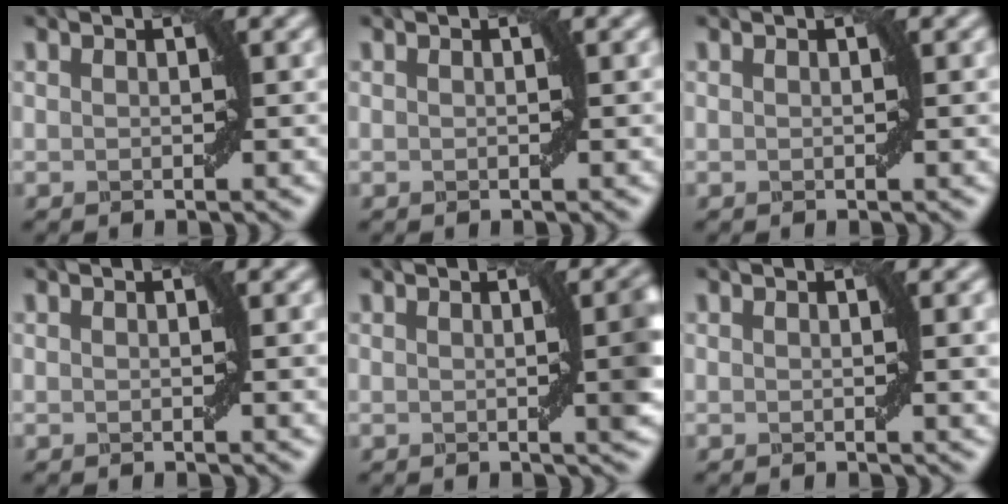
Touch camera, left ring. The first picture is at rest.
{"total": 0.0}
{"total": 0.5, "force": [0.1, -0.1, 0.5], "torque": [-0.005, 0.001, 0.001]}
{"total": 0.9, "force": [0.2, 0.0, 0.9], "torque": [-0.010, 0.000, 0.003]}
{"total": 4.1, "force": [0.3, 0.9, 4.0], "torque": [-0.038, 0.009, 0.001]}
{"total": 2.0, "force": [0.4, 0.3, 1.9], "torque": [-0.021, 0.000, 0.007]}